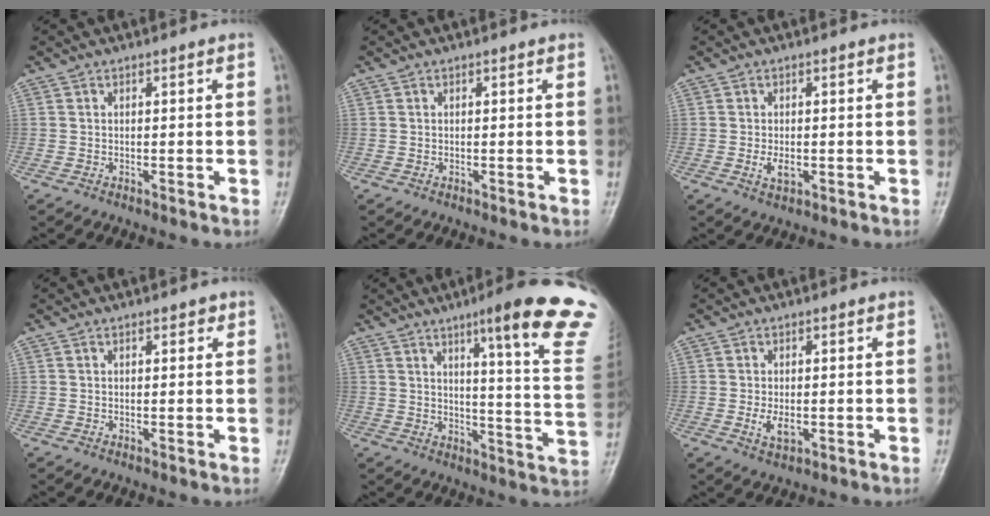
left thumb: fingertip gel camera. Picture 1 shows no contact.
{"total": 0.0}
{"total": 2.7, "force": [-0.5, 1.5, 2.2], "torque": [-0.038, -0.003, -0.007]}
{"total": 1.3, "force": [0.8, 0.7, 0.8], "torque": [-0.002, -0.001, 0.007]}
{"total": 21.3, "force": [13.5, 2.0, 16.4], "torque": [-0.194, -0.071, 0.168]}
{"total": 3.3, "force": [-0.5, 1.9, 2.7], "torque": [-0.048, -0.006, -0.005]}